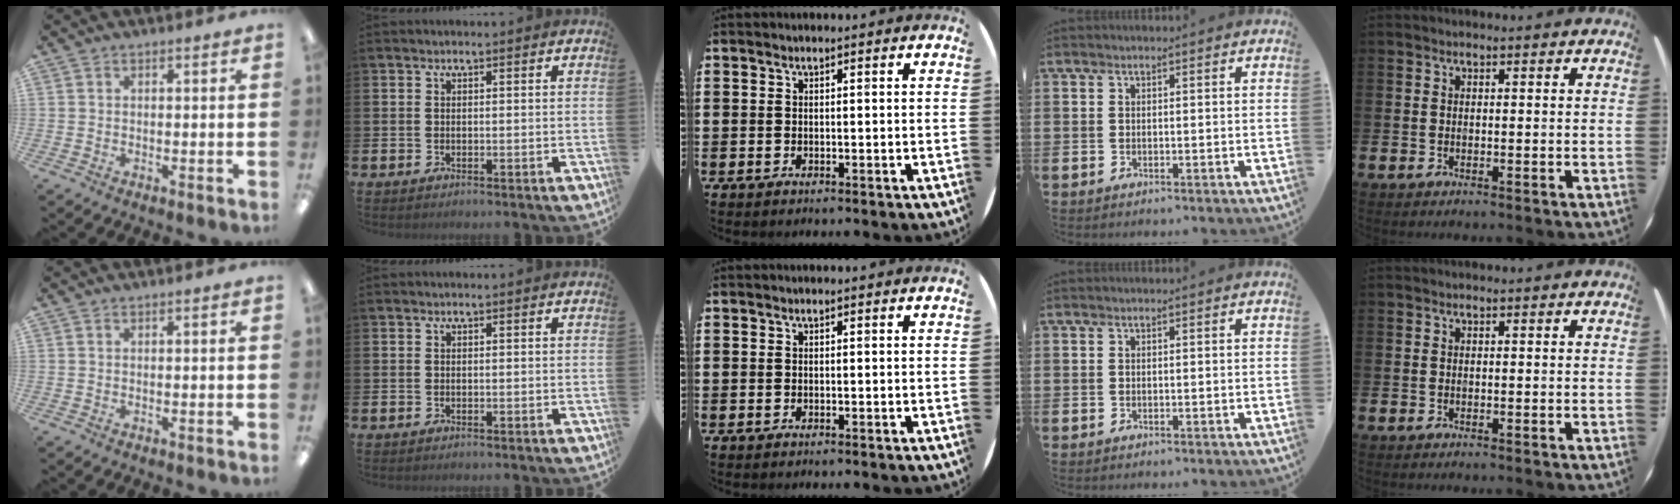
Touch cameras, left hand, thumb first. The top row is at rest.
{}